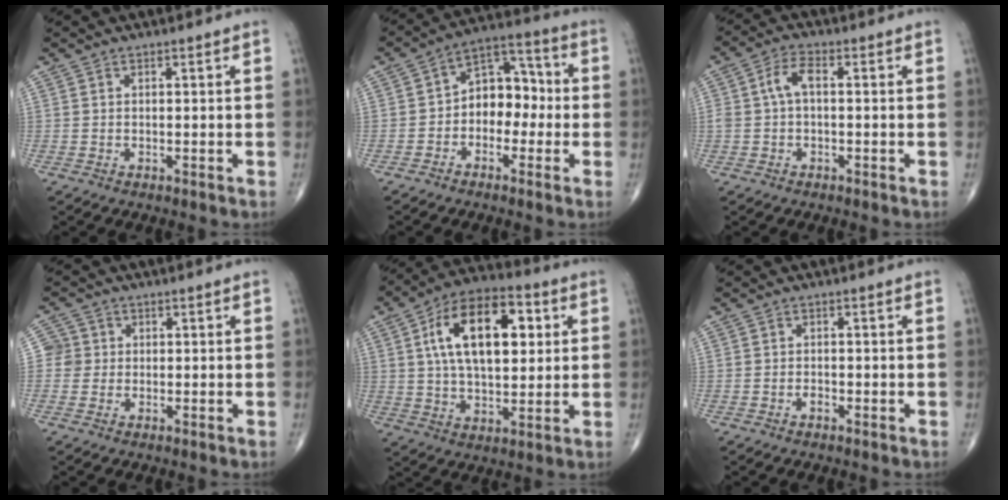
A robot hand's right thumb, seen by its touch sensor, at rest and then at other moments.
{"total": 9.8, "force": [-1.3, 7.0, 6.7], "torque": [-0.061, 0.044, -0.038]}
{"total": 4.6, "force": [0.2, 2.4, 3.8], "torque": [-0.079, 0.018, 0.000]}
{"total": 3.2, "force": [0.1, 3.2, 0.1], "torque": [0.027, 0.008, -0.004]}
{"total": 18.9, "force": [4.7, 10.0, 15.4], "torque": [-0.230, 0.010, 0.073]}
{"total": 1.0, "force": [-0.6, 0.6, 0.6], "torque": [-0.008, 0.002, -0.011]}